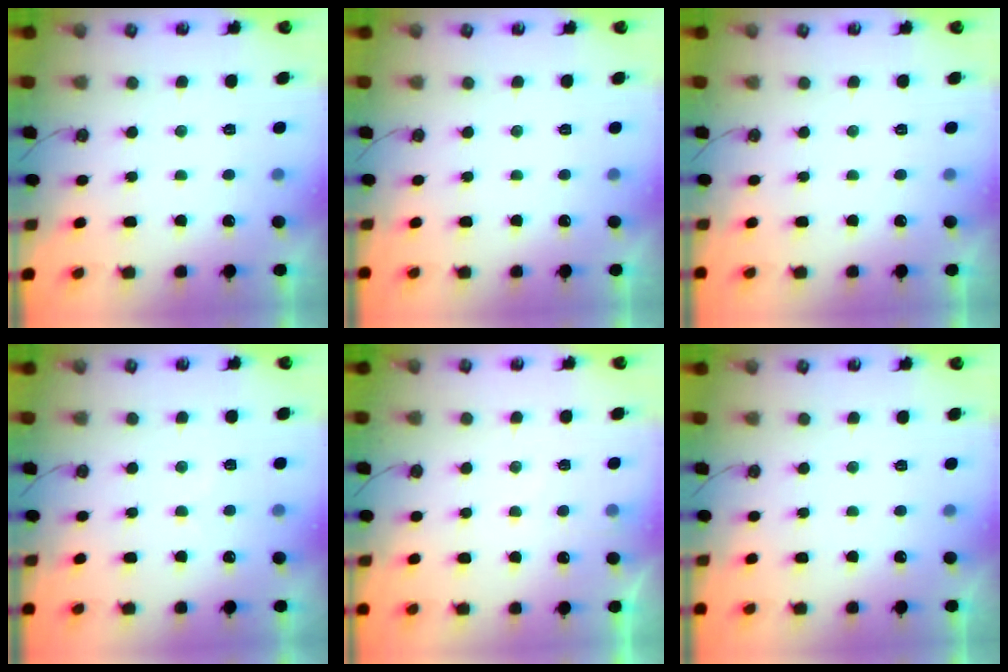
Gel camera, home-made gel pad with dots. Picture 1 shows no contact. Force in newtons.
{"total": 0.0}
{"total": 0.0}
{"total": 3.4, "press": 3.3, "slide": 0.5}
{"total": 3.2, "press": 3.1, "slide": 0.4}
{"total": 0.0}